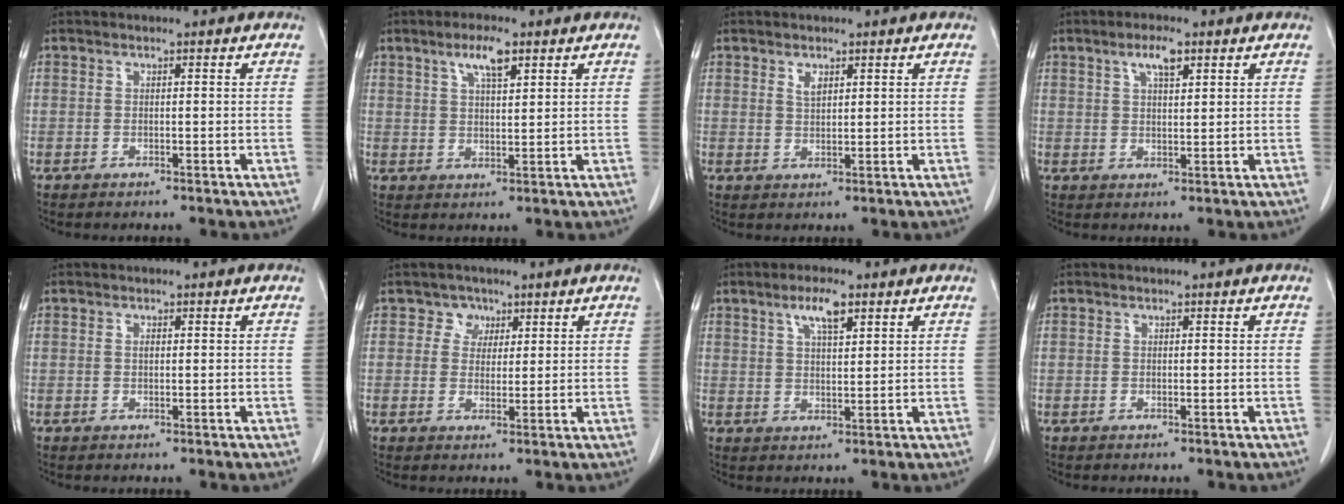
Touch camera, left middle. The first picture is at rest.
{"total": 4.9, "force": [2.9, 1.0, 3.8], "torque": [-0.075, 0.004, 0.052]}
{"total": 1.8, "force": [1.1, 0.8, 1.1], "torque": [-0.023, -0.002, 0.025]}
{"total": 3.9, "force": [2.3, 1.0, 3.1], "torque": [-0.060, 0.003, 0.041]}
{"total": 0.5, "force": [0.1, 0.3, 0.4], "torque": [-0.012, -0.001, 0.003]}
{"total": 2.7, "force": [1.5, 2.3, 0.1], "torque": [0.005, 0.000, 0.019]}
{"total": 4.9, "force": [2.9, 1.1, 3.9], "torque": [-0.075, 0.004, 0.052]}
{"total": 0.0}